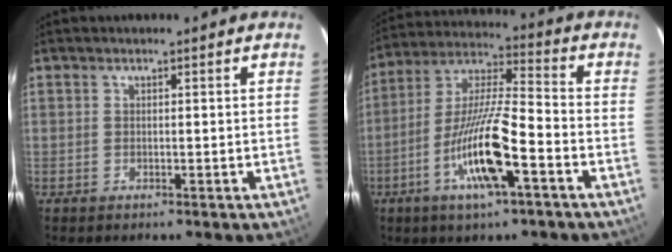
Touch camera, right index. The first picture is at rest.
{"total": 14.6, "force": [-5.7, 1.7, 13.3], "torque": [-0.261, -0.005, -0.105]}